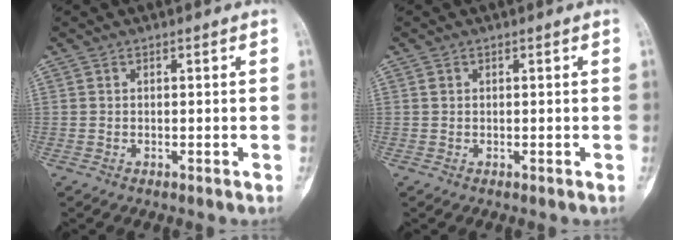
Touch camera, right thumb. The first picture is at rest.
{"total": 0.5, "force": [0.1, 0.5, 0.2], "torque": [0.002, 0.002, 0.002]}